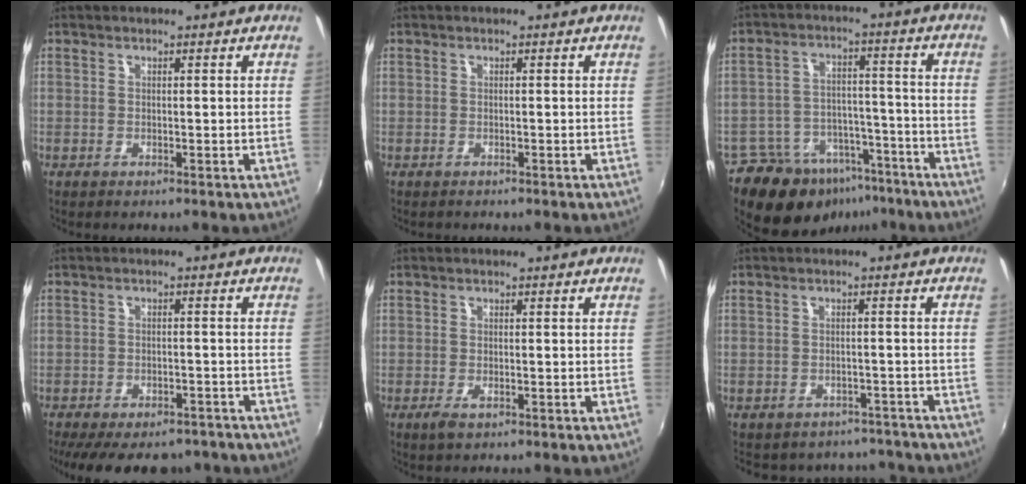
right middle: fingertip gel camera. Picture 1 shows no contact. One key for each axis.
{"total": 0.7, "fx": -0.5, "fy": 0.5, "fz": -0.1, "tx": 0.001, "ty": 0.000, "tz": -0.009}
{"total": 15.0, "fx": -10.1, "fy": 9.2, "fz": 6.3, "tx": -0.134, "ty": 0.019, "tz": -0.135}
{"total": 15.7, "fx": -12.6, "fy": 6.1, "fz": 7.2, "tx": -0.153, "ty": -0.025, "tz": -0.170}
{"total": 2.2, "fx": -1.3, "fy": 0.9, "fz": 1.5, "tx": -0.031, "ty": -0.006, "tz": -0.022}
{"total": 9.7, "fx": -8.3, "fy": 4.6, "fz": 2.0, "tx": -0.050, "ty": 0.007, "tz": -0.098}